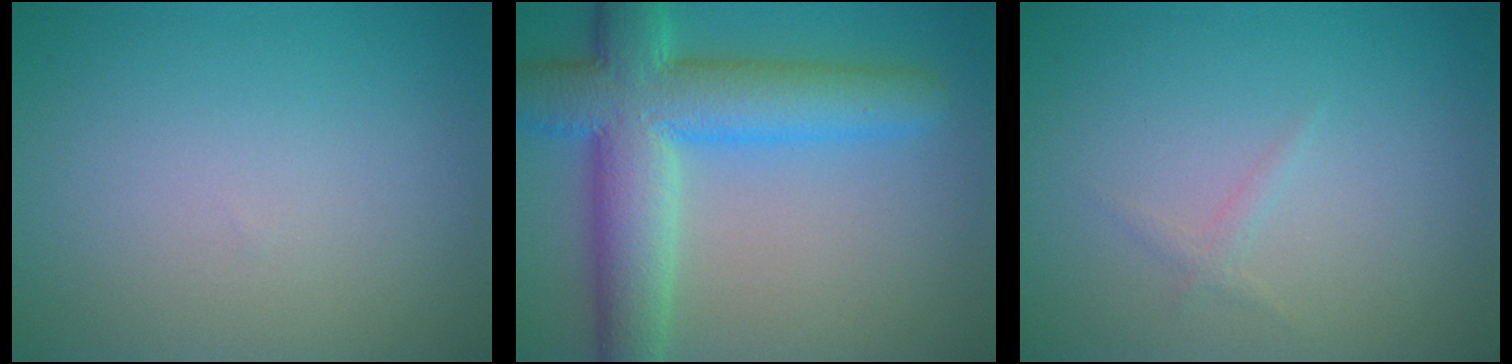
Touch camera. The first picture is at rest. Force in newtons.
{"total": 9.7, "press": 9.7, "slide": 0.4}
{"total": 0.7, "press": 0.7, "slide": 0.0}